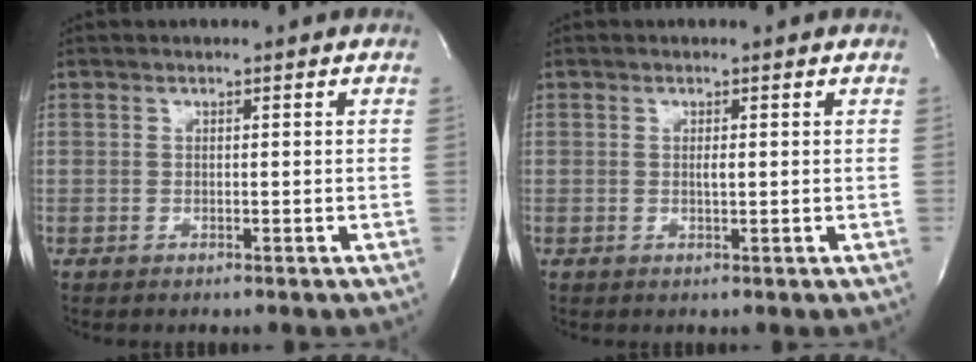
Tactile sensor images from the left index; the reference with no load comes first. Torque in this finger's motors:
{"motor_torque": [0.17, -0.14, 0.01, 0.02]}